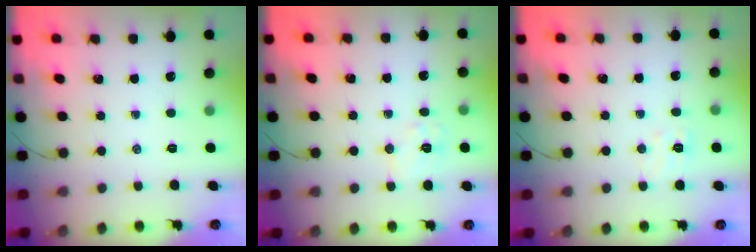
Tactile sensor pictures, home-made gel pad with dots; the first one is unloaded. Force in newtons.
{"total": 6.8, "press": 6.7, "slide": 1.0}
{"total": 4.6, "press": 4.5, "slide": 0.9}